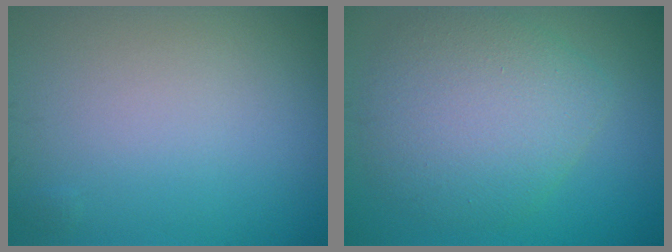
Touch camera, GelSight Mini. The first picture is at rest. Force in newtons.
{"total": 5.9, "press": 5.9, "slide": 0.2}